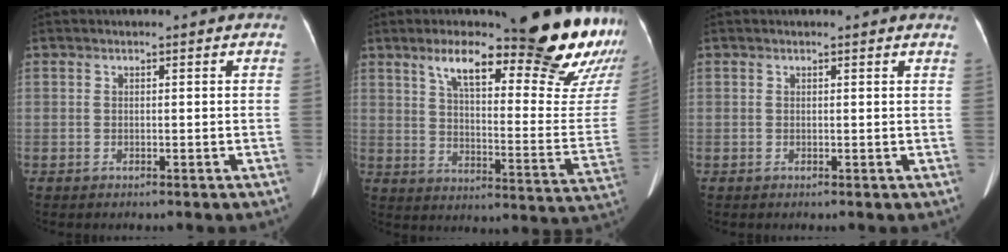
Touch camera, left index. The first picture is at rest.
{"total": 26.2, "force": [19.9, 3.6, 16.5], "torque": [-0.202, -0.052, 0.261]}
{"total": 1.3, "force": [1.3, -0.1, 0.3], "torque": [-0.019, -0.004, 0.006]}